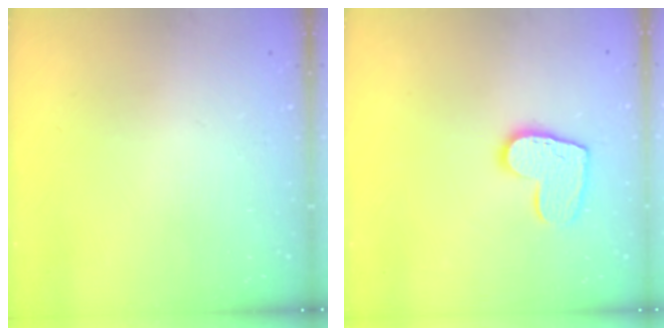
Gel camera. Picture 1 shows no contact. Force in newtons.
{"total": 10.6, "press": 10.6, "slide": 0.8}